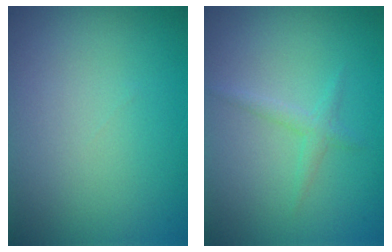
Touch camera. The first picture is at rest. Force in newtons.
{"total": 1.2, "press": 1.2, "slide": 0.0}